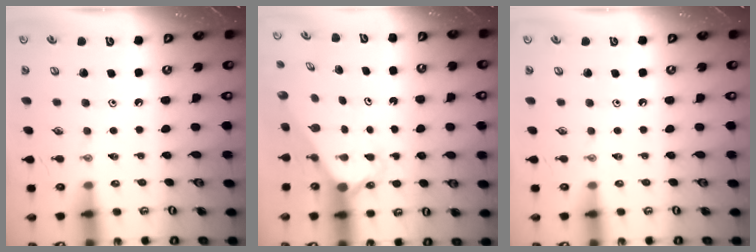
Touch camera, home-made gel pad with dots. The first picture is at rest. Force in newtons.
{"total": 2.3, "press": 2.3, "slide": 0.2}
{"total": 0.0}